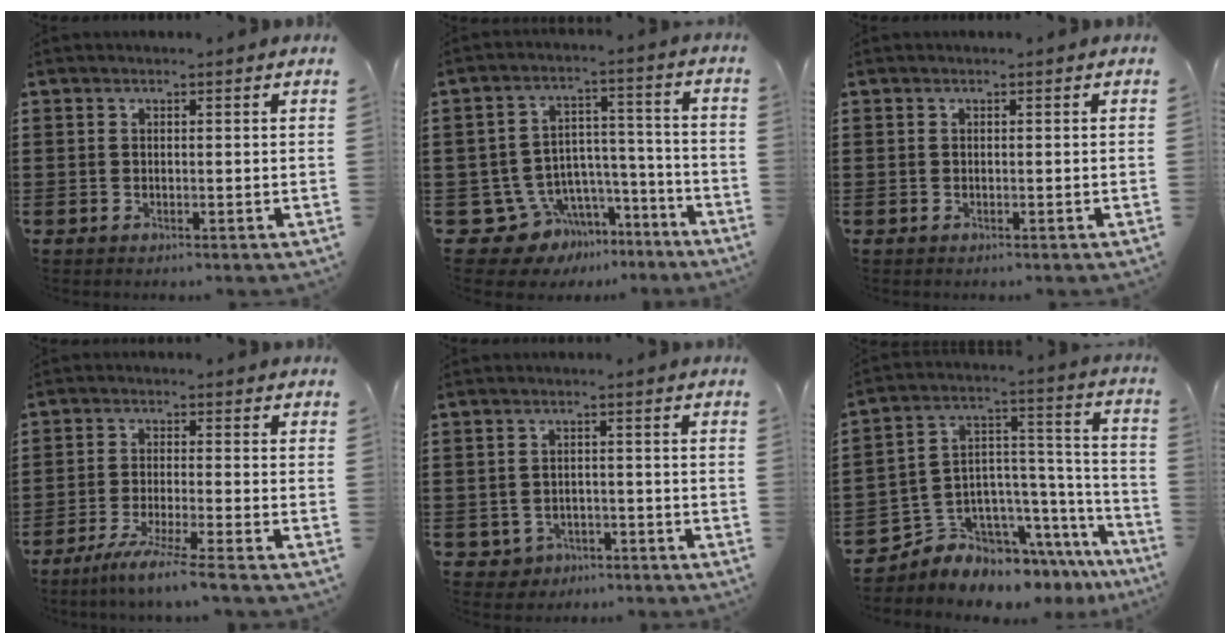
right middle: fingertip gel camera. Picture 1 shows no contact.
{"total": 8.2, "force": [-5.8, 5.6, 1.3], "torque": [-0.048, 0.008, -0.104]}
{"total": 0.0}
{"total": 5.2, "force": [-4.3, -0.8, 2.9], "torque": [-0.058, -0.023, -0.078]}
{"total": 2.0, "force": [-1.7, 1.1, 0.1], "torque": [-0.012, -0.002, -0.038]}
{"total": 5.8, "force": [-5.1, 2.8, 0.0], "torque": [-0.012, -0.014, -0.097]}